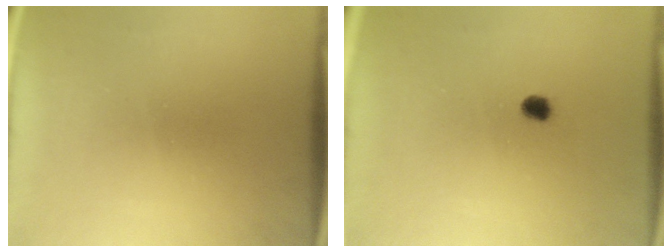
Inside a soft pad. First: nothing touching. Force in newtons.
{"total": 1.9}